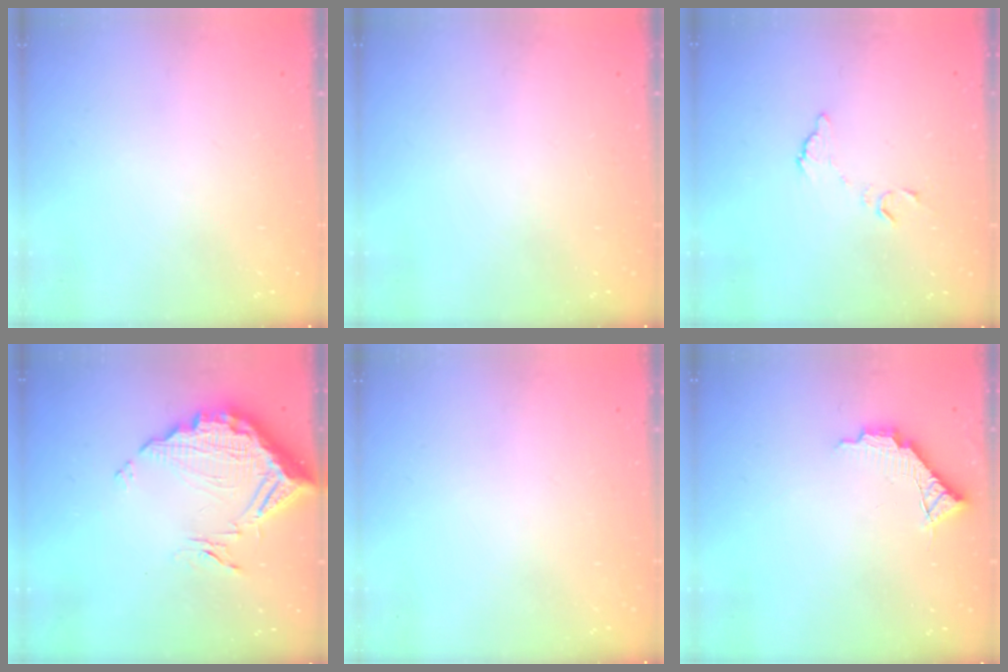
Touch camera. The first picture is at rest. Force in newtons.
{"total": 0.0}
{"total": 6.5, "press": 6.4, "slide": 0.7}
{"total": 13.9, "press": 13.9, "slide": 1.2}
{"total": 0.0}
{"total": 8.7, "press": 8.7, "slide": 0.5}